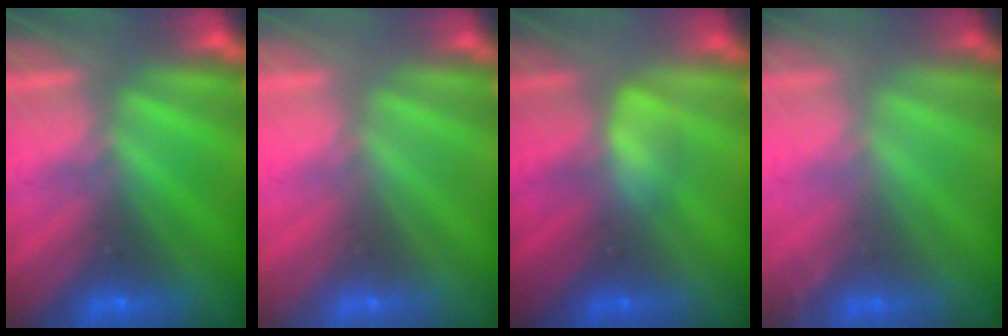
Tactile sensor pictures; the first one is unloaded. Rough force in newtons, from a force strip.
{"total": 2.9}
{"total": 2.5}
{"total": 1.5}